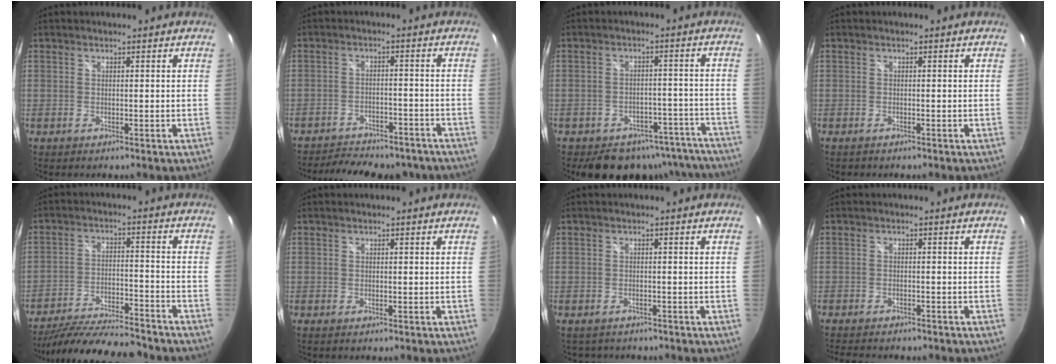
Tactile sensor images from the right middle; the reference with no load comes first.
{"total": 15.6, "force": [-13.3, 5.1, 6.3], "torque": [-0.131, -0.004, -0.169]}
{"total": 15.8, "force": [-12.9, 7.8, 4.6], "torque": [-0.083, 0.034, -0.137]}
{"total": 0.6, "force": [-0.5, 0.2, 0.2], "torque": [-0.004, 0.000, -0.010]}
{"total": 18.5, "force": [-16.3, 2.7, 8.3], "torque": [-0.161, -0.024, -0.254]}
{"total": 0.0}
{"total": 2.6, "force": [-2.2, 1.3, 0.6], "torque": [-0.016, -0.008, -0.031]}
{"total": 7.4, "force": [-6.3, 2.1, 3.2], "torque": [-0.069, -0.016, -0.092]}